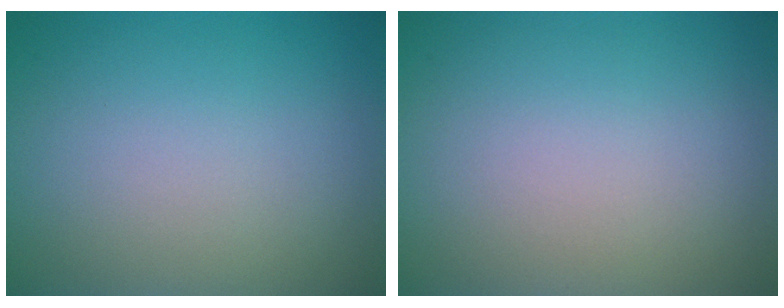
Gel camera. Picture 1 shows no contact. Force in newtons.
{"total": 0.0}